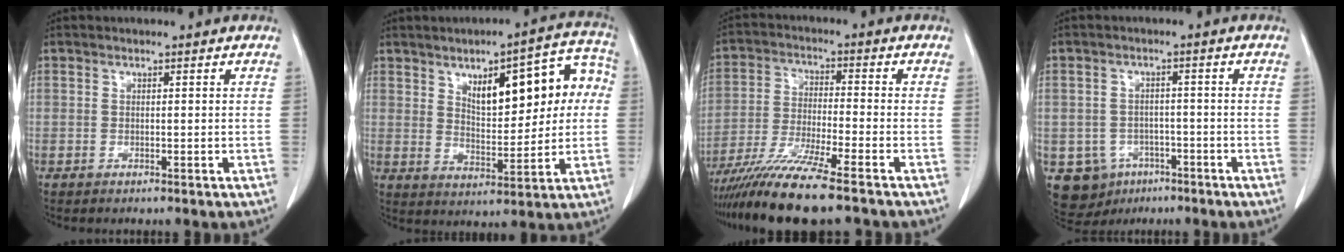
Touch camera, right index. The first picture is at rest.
{"total": 14.3, "force": [3.6, 5.4, 12.8], "torque": [-0.162, 0.035, 0.057]}
{"total": 12.4, "force": [-9.8, -0.6, 7.5], "torque": [-0.135, -0.034, -0.171]}
{"total": 7.5, "force": [-3.3, 6.6, 1.5], "torque": [-0.032, 0.009, -0.038]}